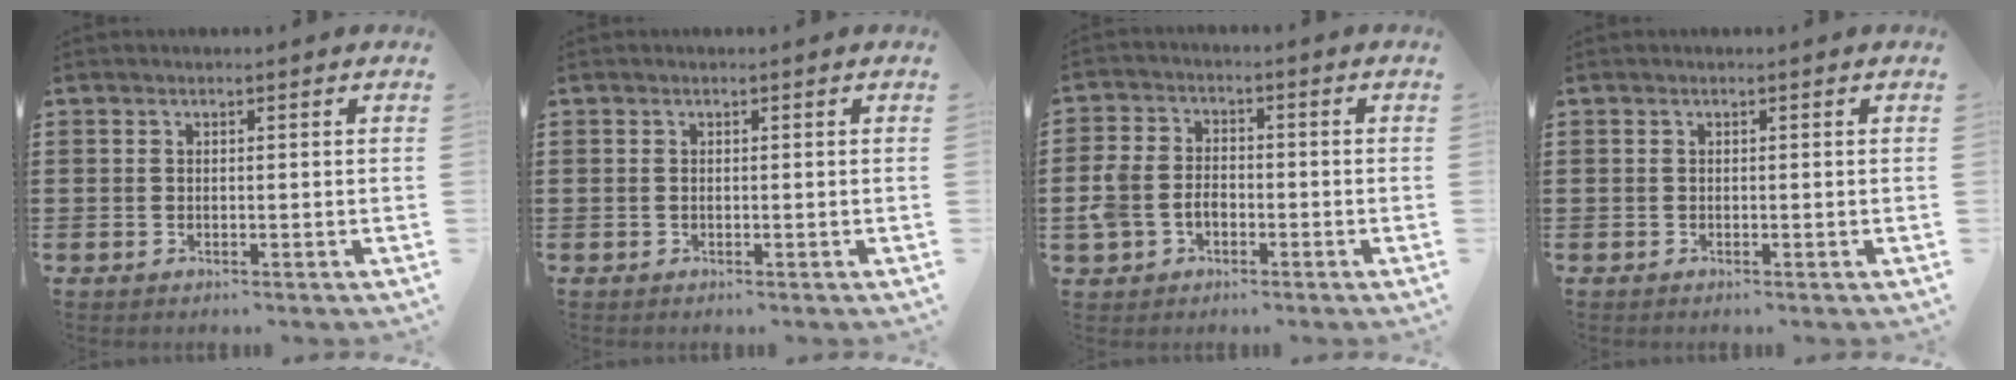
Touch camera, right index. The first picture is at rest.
{"total": 0.0}
{"total": 4.7, "force": [-1.6, 3.5, 2.7], "torque": [-0.081, 0.000, -0.040]}
{"total": 0.0}